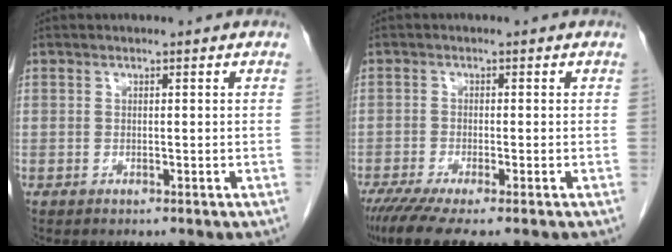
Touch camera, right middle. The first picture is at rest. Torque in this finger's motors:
{"motor_torque": [1.06, -0.86, 0.24, 0.11]}